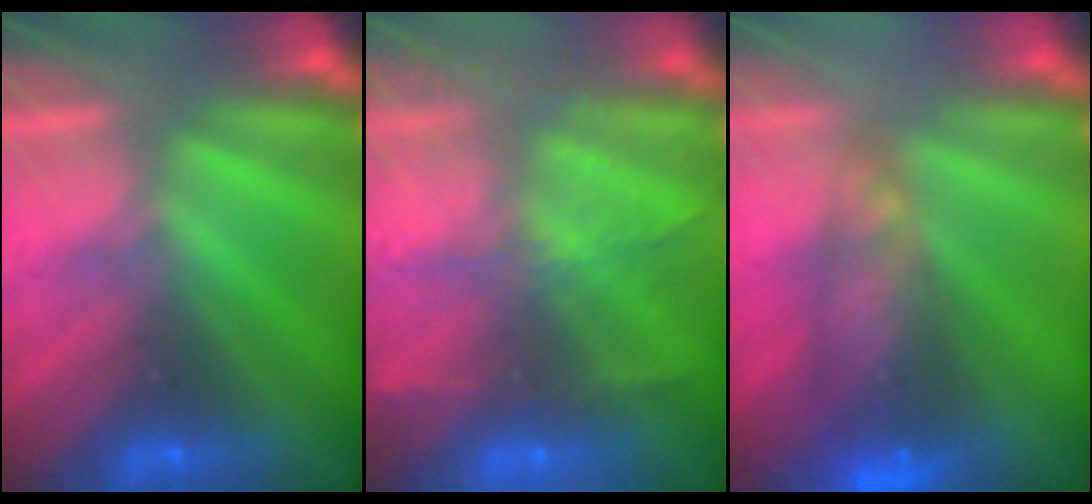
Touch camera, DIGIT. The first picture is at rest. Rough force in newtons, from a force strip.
{"total": 8.0}
{"total": 6.9}